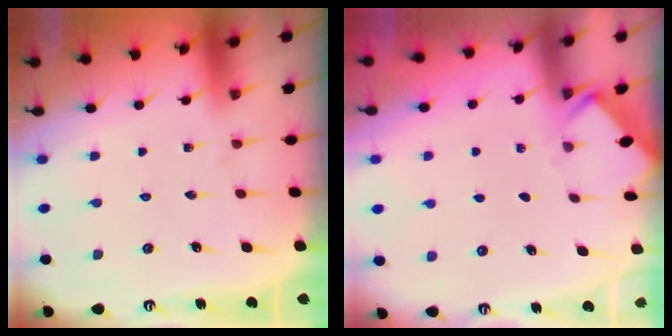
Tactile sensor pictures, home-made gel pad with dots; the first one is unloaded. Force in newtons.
{"total": 2.5, "press": 2.4, "slide": 0.4}